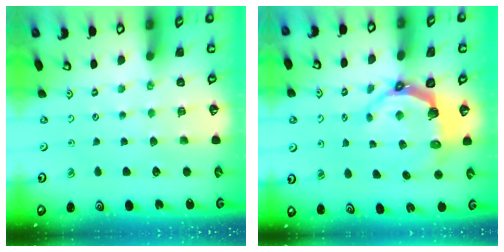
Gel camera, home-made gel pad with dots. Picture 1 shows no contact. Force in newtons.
{"total": 8.0, "press": 6.3, "slide": 5.0}